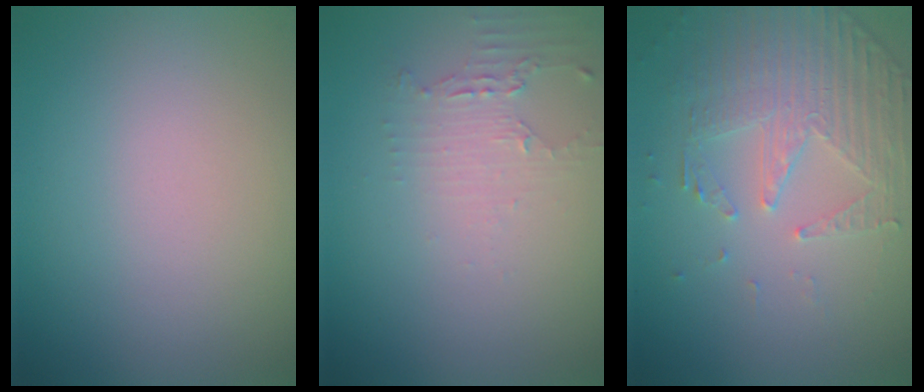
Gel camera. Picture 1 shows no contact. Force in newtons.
{"total": 2.0, "press": 1.4, "slide": 1.5}
{"total": 5.0, "press": 3.5, "slide": 3.6}